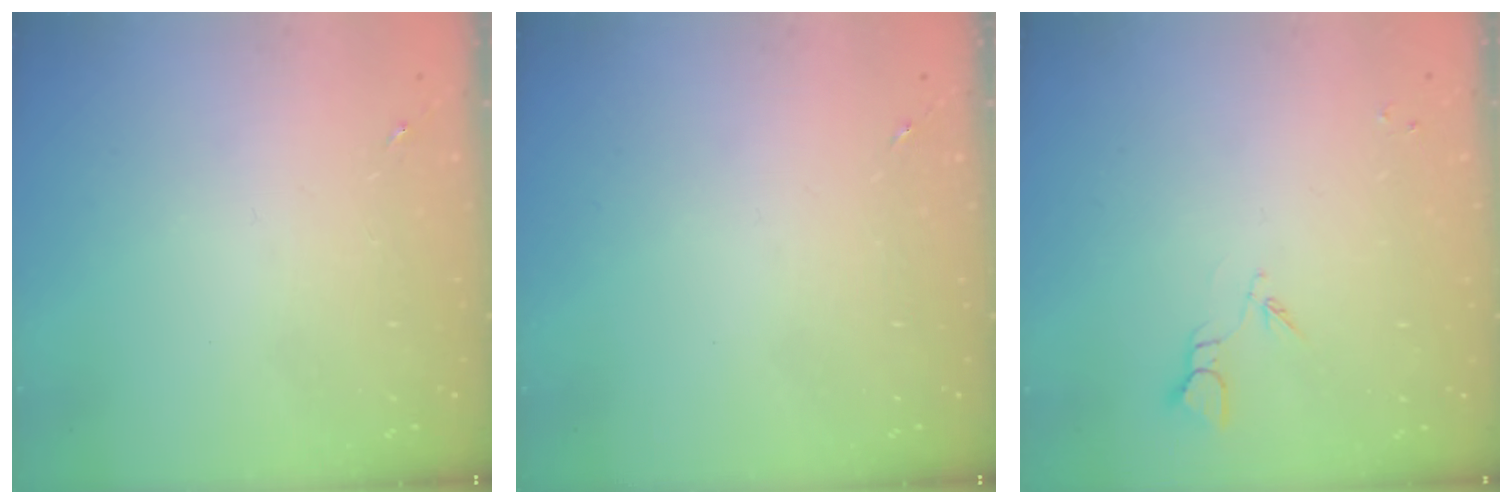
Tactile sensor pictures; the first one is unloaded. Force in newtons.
{"total": 0.0}
{"total": 3.6, "press": 3.5, "slide": 0.4}